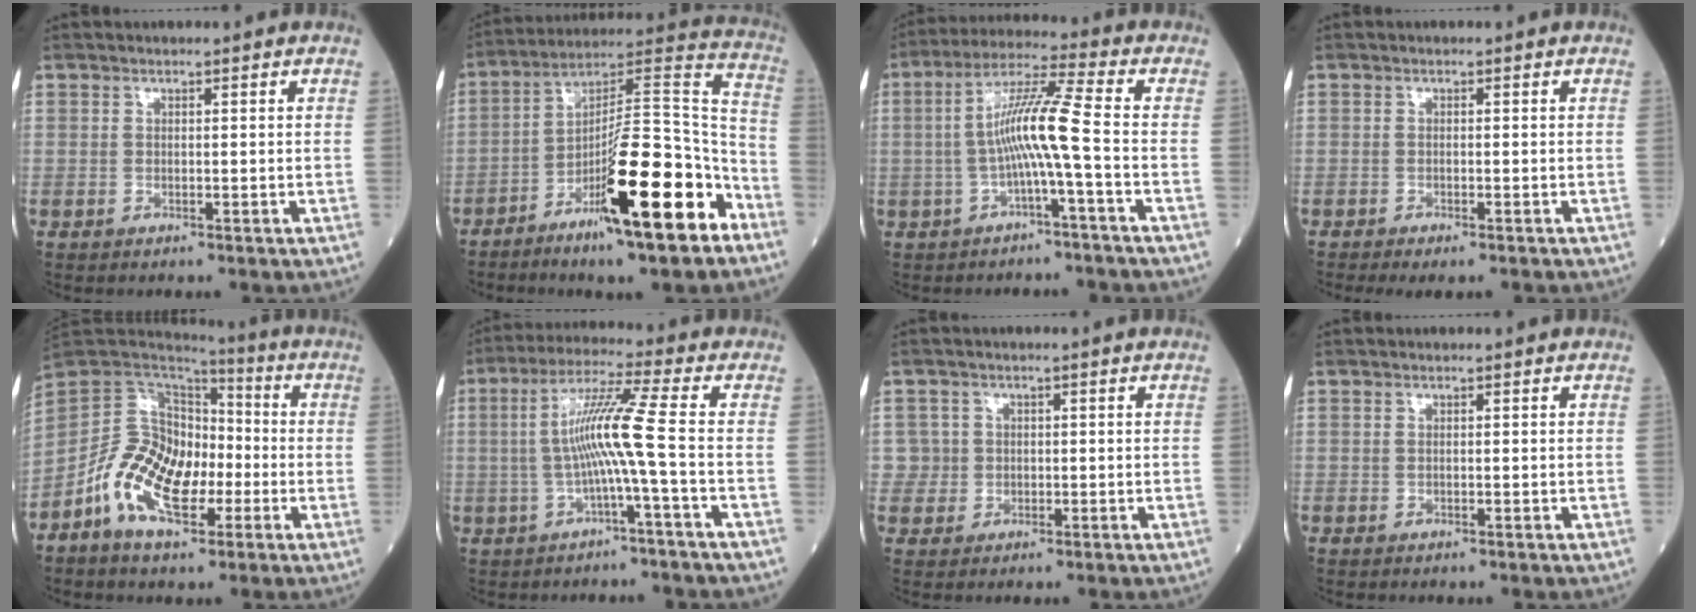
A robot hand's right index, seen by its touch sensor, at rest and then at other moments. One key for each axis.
{"total": 20.3, "fx": -10.2, "fy": 2.8, "fz": 17.3, "tx": -0.268, "ty": -0.004, "tz": -0.161}
{"total": 8.4, "fx": -1.4, "fy": -0.9, "fz": 8.2, "tx": -0.158, "ty": 0.023, "tz": -0.025}
{"total": 3.7, "fx": -3.0, "fy": 0.6, "fz": 2.0, "tx": -0.019, "ty": -0.007, "tz": -0.041}
{"total": 12.9, "fx": -4.1, "fy": 7.2, "fz": 9.9, "tx": -0.205, "ty": 0.020, "tz": -0.072}
{"total": 8.1, "fx": -0.9, "fy": -1.6, "fz": 7.9, "tx": -0.158, "ty": 0.020, "tz": -0.014}
{"total": 2.6, "fx": 0.2, "fy": 2.6, "fz": -0.5, "tx": 0.022, "ty": 0.008, "tz": 0.002}
{"total": 0.0}